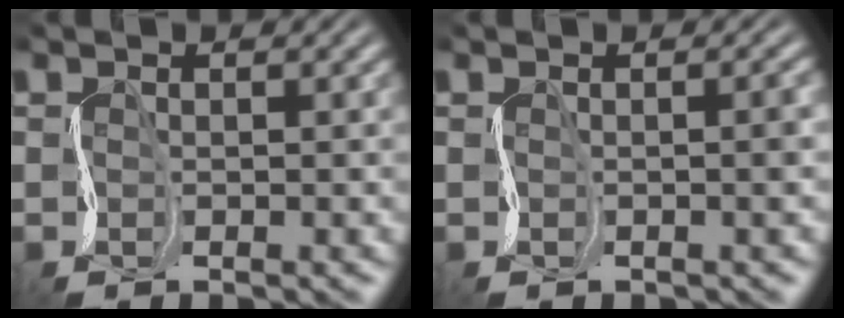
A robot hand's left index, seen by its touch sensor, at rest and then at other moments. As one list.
[{"total": 1.6, "force": [0.5, 0.6, 1.4], "torque": [-0.007, 0.003, 0.000]}]